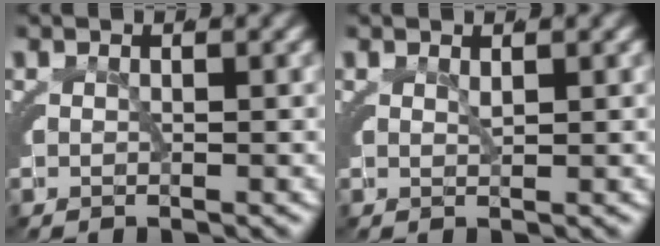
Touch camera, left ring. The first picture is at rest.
{"total": 0.7, "force": [0.6, 0.1, 0.3], "torque": [-0.008, -0.005, 0.016]}